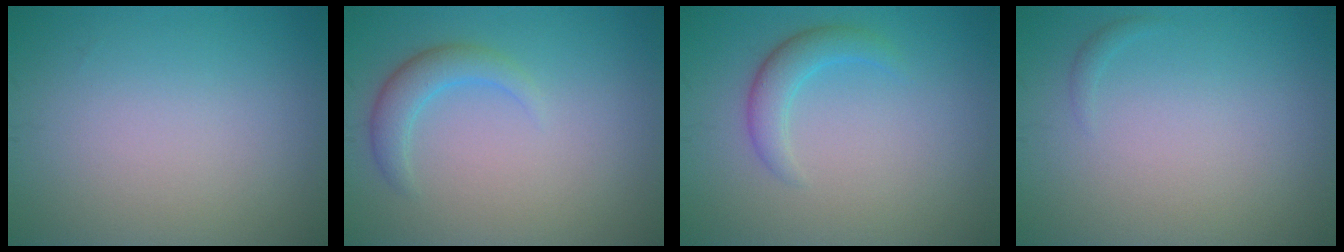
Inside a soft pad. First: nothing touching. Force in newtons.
{"total": 2.5, "press": 2.5, "slide": 0.1}
{"total": 2.5, "press": 2.5, "slide": 0.0}
{"total": 0.5, "press": 0.5, "slide": 0.1}